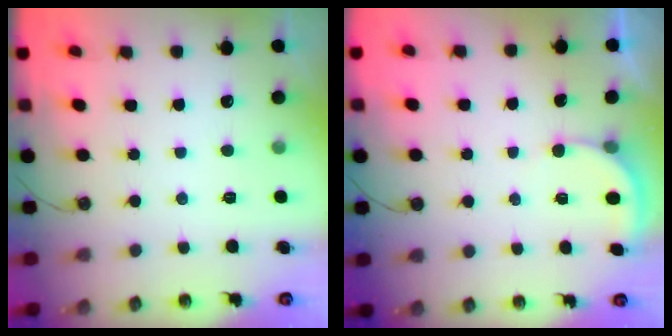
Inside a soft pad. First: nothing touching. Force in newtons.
{"total": 2.7, "press": 2.7, "slide": 0.5}